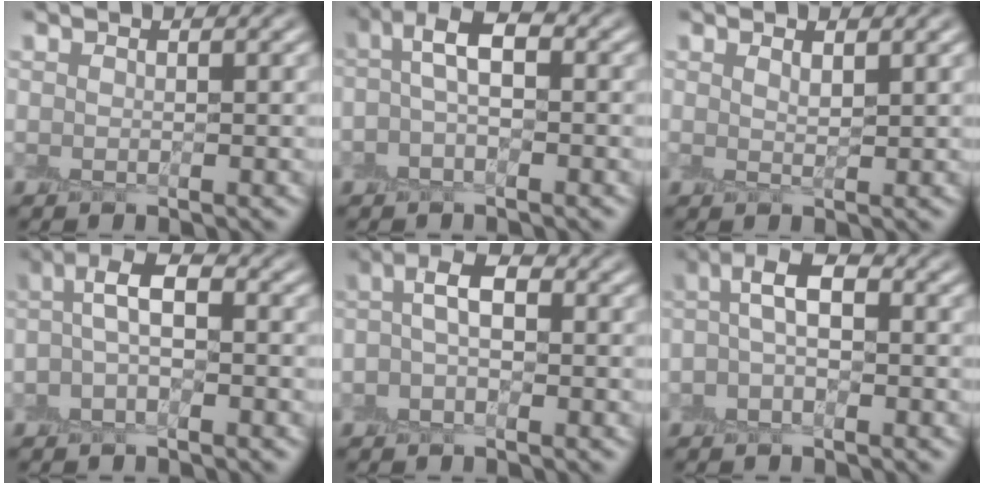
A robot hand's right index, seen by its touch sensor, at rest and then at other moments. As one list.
[{"total": 3.8, "force": [0.1, 1.7, 3.3], "torque": [-0.060, 0.011, -0.005]}, {"total": 1.2, "force": [0.7, 0.2, 0.9], "torque": [-0.018, -0.002, 0.011]}, {"total": 3.9, "force": [-0.2, 1.8, 3.5], "torque": [-0.066, 0.013, -0.012]}, {"total": 3.4, "force": [-0.1, 1.7, 2.9], "torque": [-0.055, 0.009, -0.010]}, {"total": 3.8, "force": [-0.1, 1.9, 3.3], "torque": [-0.058, 0.012, -0.009]}]